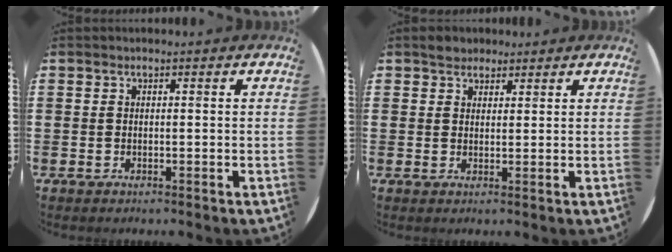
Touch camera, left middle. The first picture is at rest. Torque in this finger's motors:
{"motor_torque": [0.30, -0.27, -0.04, 0.01]}